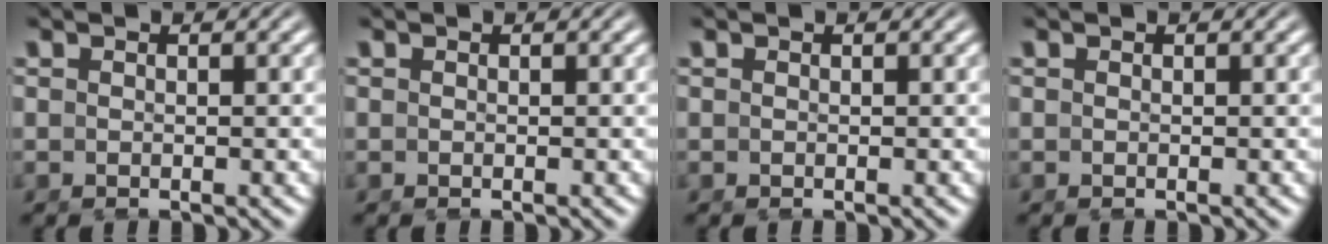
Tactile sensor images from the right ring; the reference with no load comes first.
{"total": 0.0}
{"total": 0.0}
{"total": 0.0}